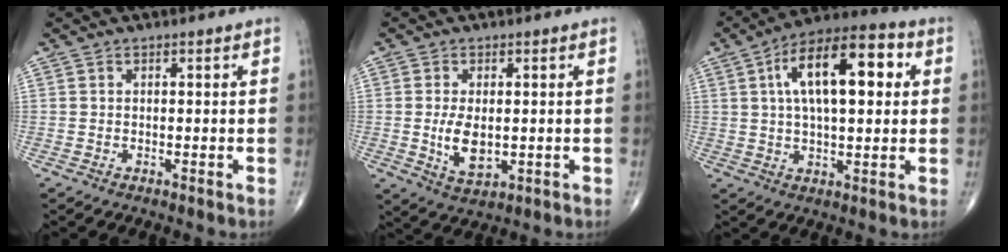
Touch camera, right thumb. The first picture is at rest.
{"total": 6.3, "force": [-0.3, 3.4, 5.3], "torque": [-0.094, -0.013, 0.003]}
{"total": 17.3, "force": [4.2, 7.6, 15.0], "torque": [-0.226, 0.022, 0.059]}